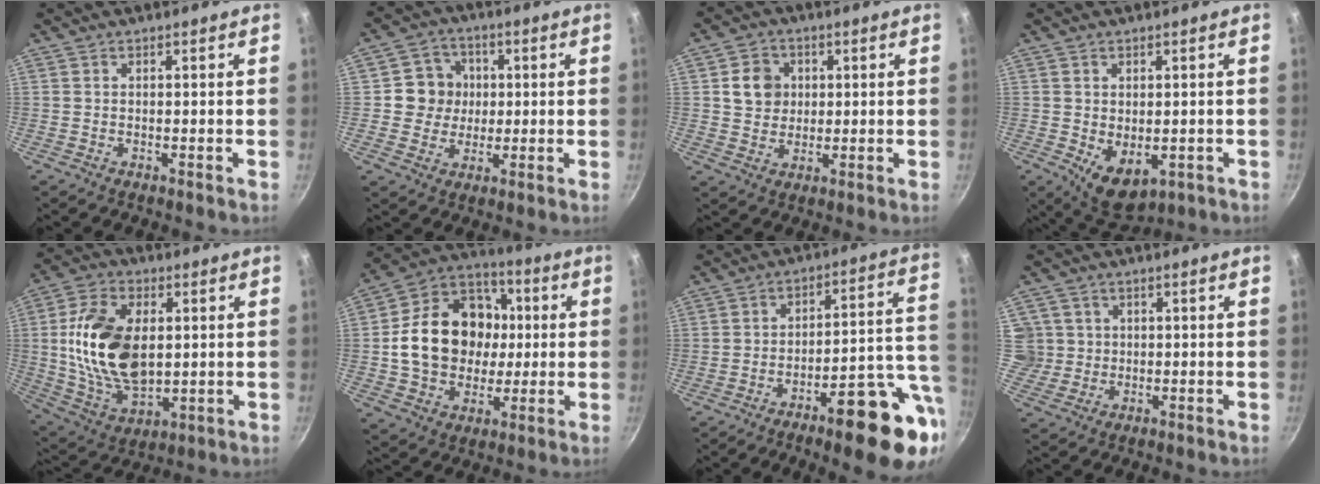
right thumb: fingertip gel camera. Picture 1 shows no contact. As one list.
[{"total": 7.8, "force": [0.7, 7.4, 2.2], "torque": [0.004, 0.008, 0.001]}, {"total": 6.6, "force": [1.4, 5.9, 2.7], "torque": [-0.018, 0.005, 0.021]}, {"total": 7.3, "force": [-1.0, 4.8, 5.4], "torque": [-0.066, -0.014, 0.002]}, {"total": 18.8, "force": [1.9, 11.7, 14.6], "torque": [-0.257, -0.006, 0.043]}, {"total": 20.7, "force": [0.8, 16.8, 12.1], "torque": [-0.183, 0.035, 0.013]}, {"total": 17.8, "force": [-6.5, 5.1, 15.8], "torque": [-0.182, 0.035, -0.090]}, {"total": 5.0, "force": [0.8, 4.8, 0.7], "torque": [0.020, 0.005, 0.016]}]